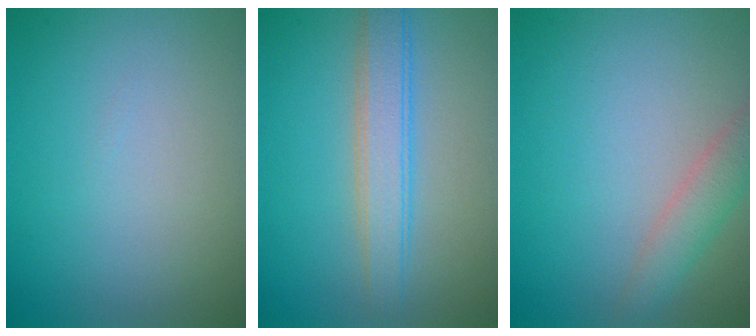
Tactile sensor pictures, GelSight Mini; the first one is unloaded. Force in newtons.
{"total": 3.9, "press": 3.9, "slide": 0.2}
{"total": 2.9, "press": 2.9, "slide": 0.1}